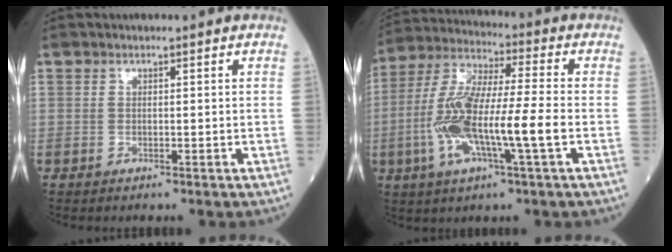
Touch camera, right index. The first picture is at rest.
{"total": 14.7, "force": [-3.4, 1.5, 14.2], "torque": [-0.294, 0.003, -0.067]}